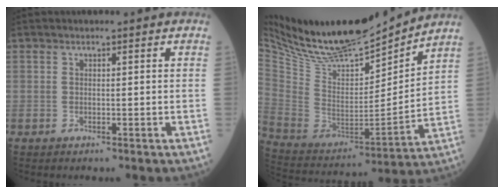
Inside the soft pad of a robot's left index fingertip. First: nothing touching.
{"total": 22.7, "force": [20.4, 4.2, 9.2], "torque": [-0.181, -0.019, 0.353]}